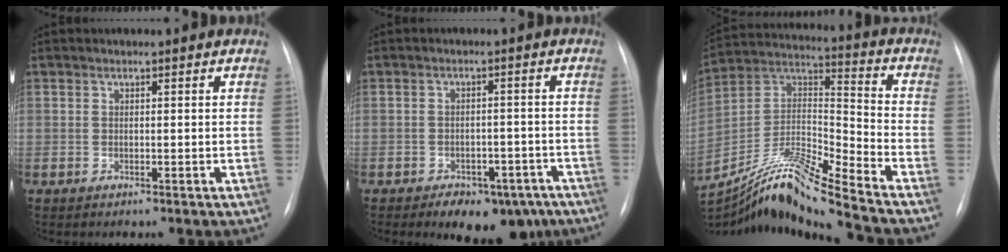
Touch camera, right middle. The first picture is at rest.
{"total": 9.2, "force": [-6.5, 5.0, 4.3], "torque": [-0.037, 0.019, -0.085]}
{"total": 19.0, "force": [-16.9, -2.2, 8.2], "torque": [-0.171, 0.025, -0.306]}